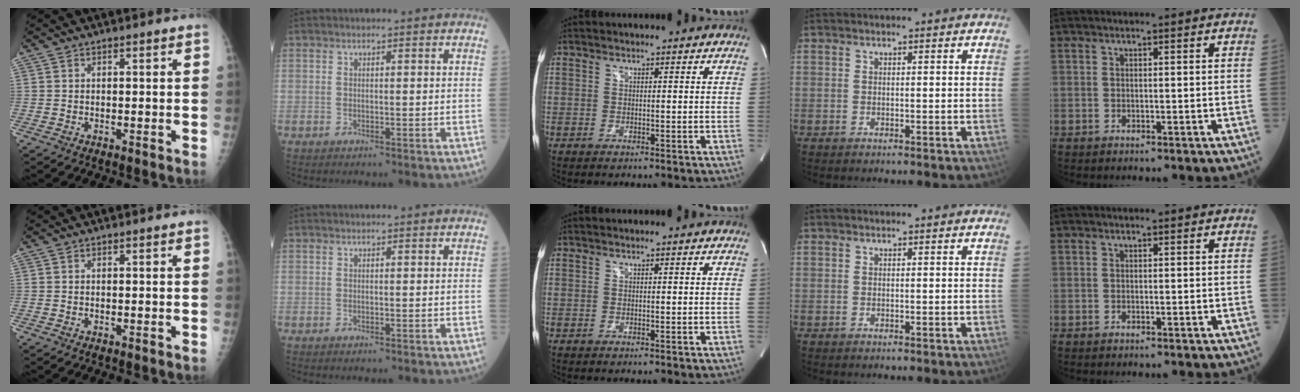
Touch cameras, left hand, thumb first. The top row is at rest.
{}